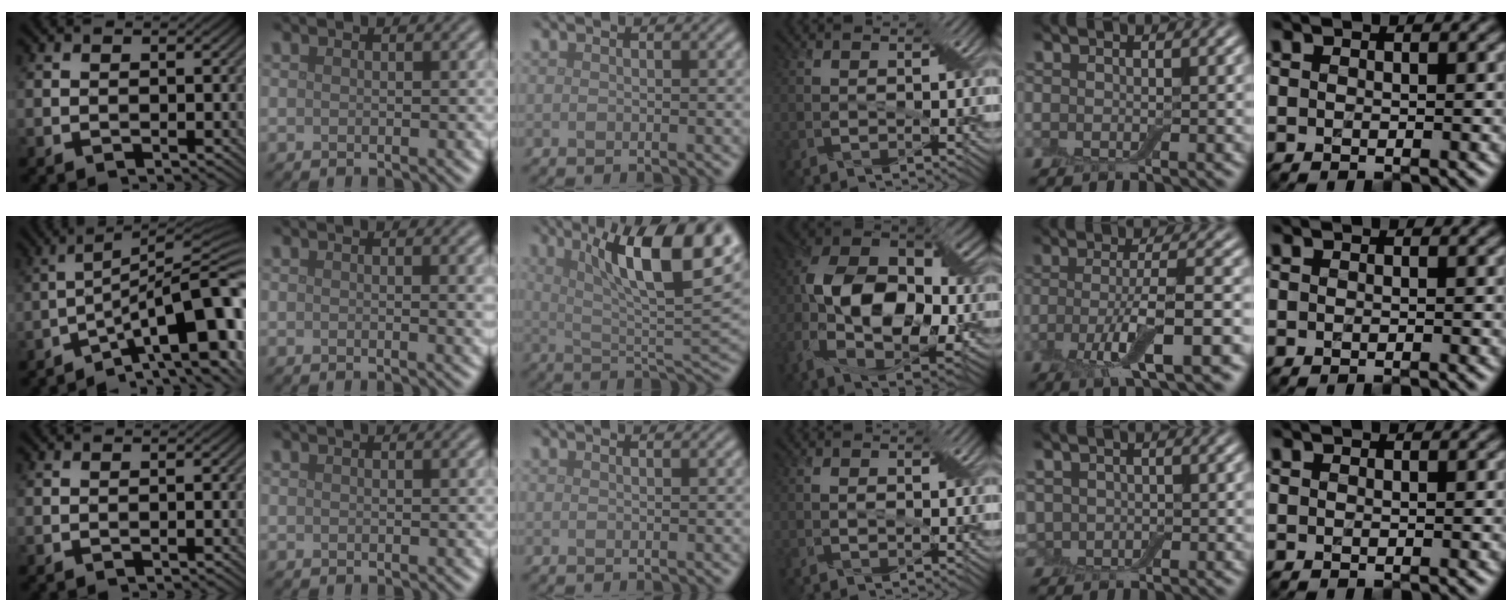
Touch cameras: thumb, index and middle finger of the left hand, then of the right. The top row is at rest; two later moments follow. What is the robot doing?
{"motion": "insert", "object": "backpack"}